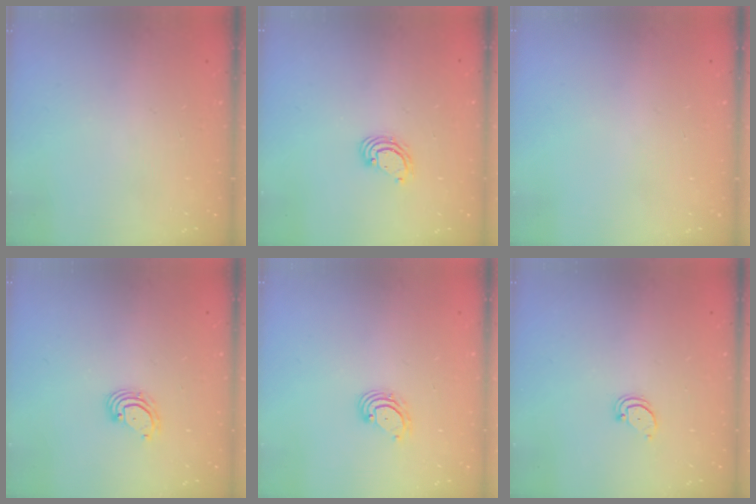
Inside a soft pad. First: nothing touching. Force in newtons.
{"total": 3.8, "press": 3.8, "slide": 0.2}
{"total": 0.0}
{"total": 3.2, "press": 3.2, "slide": 0.1}
{"total": 3.7, "press": 3.7, "slide": 0.4}
{"total": 1.5, "press": 1.5, "slide": 0.2}